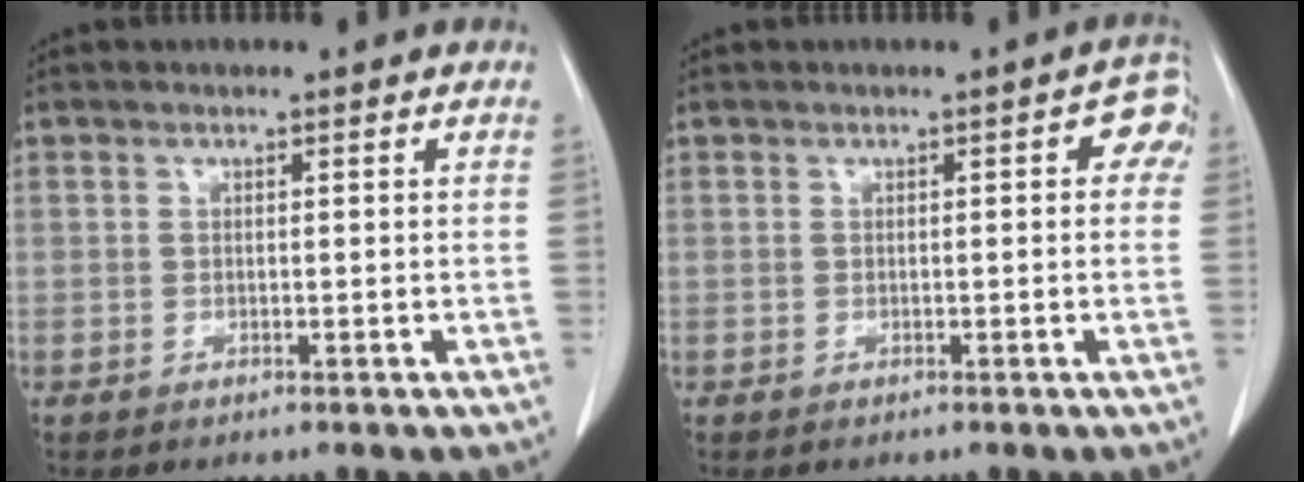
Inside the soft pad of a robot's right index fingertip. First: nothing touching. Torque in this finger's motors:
{"motor_torque": [0.24, 0.16, 0.04, 0.01]}